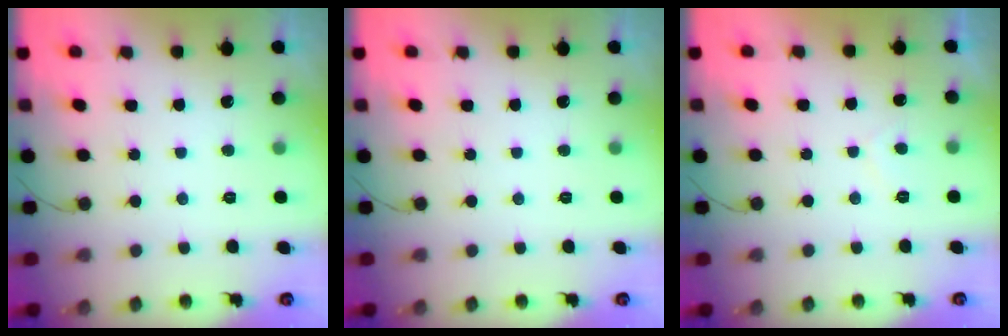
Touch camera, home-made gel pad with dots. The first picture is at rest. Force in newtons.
{"total": 0.0}
{"total": 0.9, "press": 0.6, "slide": 0.7}